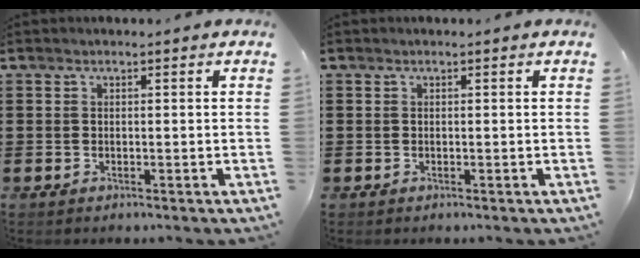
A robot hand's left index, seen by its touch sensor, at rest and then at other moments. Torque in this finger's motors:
{"motor_torque": [0.00, 0.00, 0.00, -0.01]}